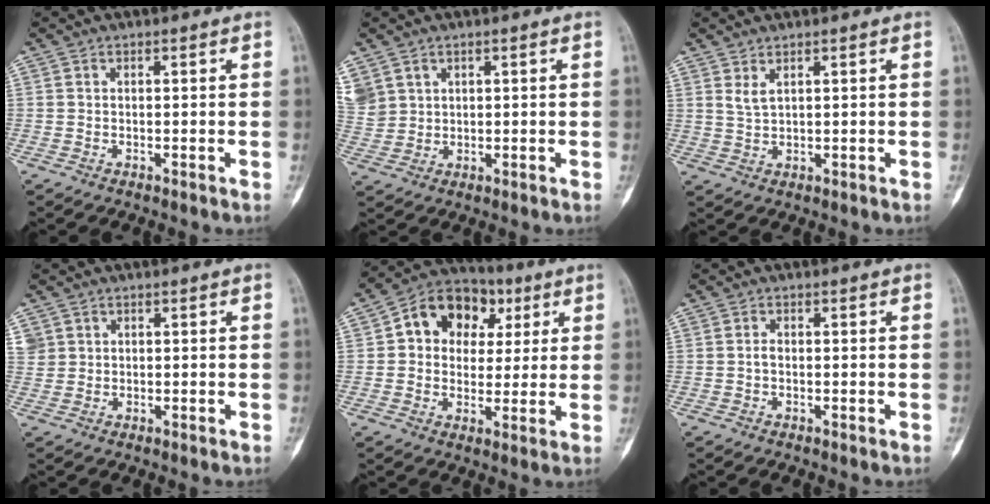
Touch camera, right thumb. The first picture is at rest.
{"total": 9.0, "force": [4.4, 7.3, 3.0], "torque": [-0.080, 0.004, 0.107]}
{"total": 2.3, "force": [1.5, 0.7, 1.6], "torque": [-0.034, -0.011, 0.037]}
{"total": 2.5, "force": [1.1, 2.2, 0.3], "torque": [0.014, 0.000, 0.020]}
{"total": 13.5, "force": [3.7, 10.8, 7.3], "torque": [-0.069, 0.012, 0.051]}
{"total": 1.0, "force": [-0.2, 0.6, 0.7], "torque": [-0.012, 0.002, -0.006]}